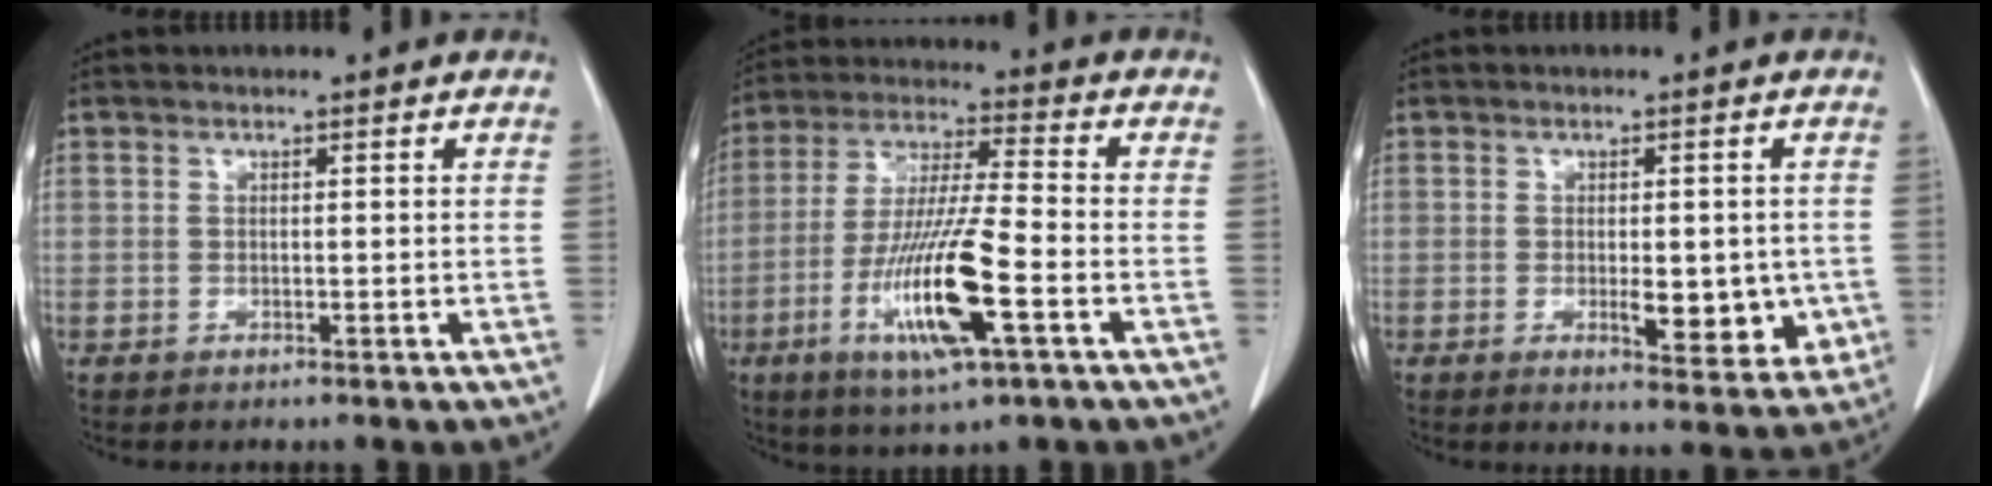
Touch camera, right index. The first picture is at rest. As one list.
[{"total": 15.1, "force": [-5.3, 1.1, 14.1], "torque": [-0.281, -0.022, -0.097]}, {"total": 7.6, "force": [-1.4, 3.0, 6.9], "torque": [-0.078, -0.010, -0.012]}]